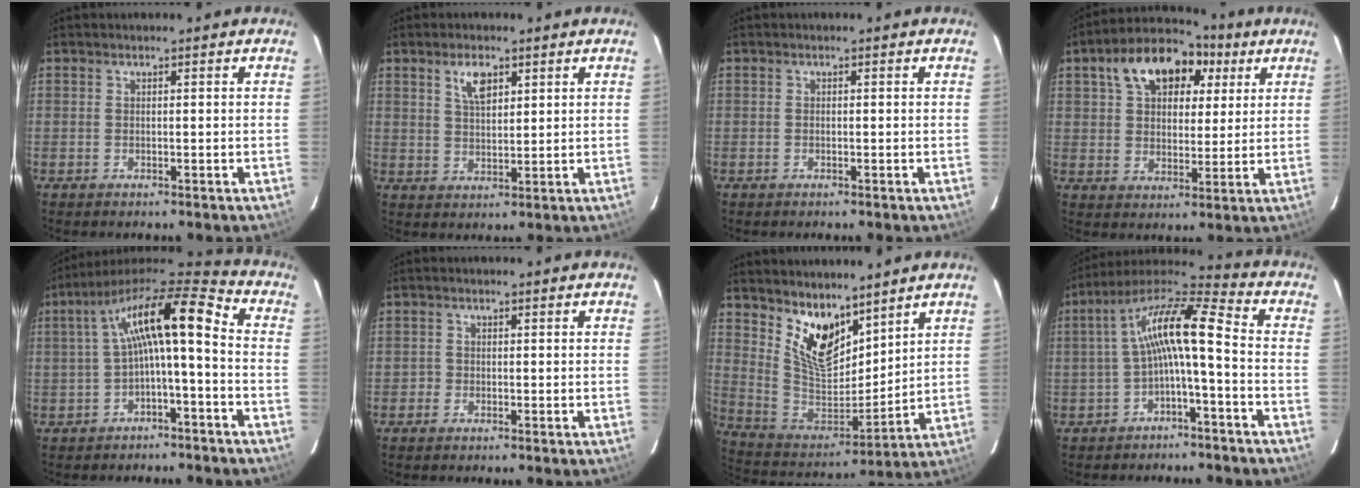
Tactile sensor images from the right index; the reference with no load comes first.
{"total": 4.9, "force": [2.6, 2.3, 3.5], "torque": [-0.061, 0.006, 0.050]}
{"total": 0.0}
{"total": 15.6, "force": [7.0, 9.8, 10.0], "torque": [-0.196, 0.054, 0.112]}
{"total": 13.6, "force": [-0.6, 3.4, 13.1], "torque": [-0.246, 0.029, -0.011]}
{"total": 1.1, "force": [-0.6, 0.8, -0.1], "torque": [0.003, 0.004, -0.014]}
{"total": 13.3, "force": [9.2, 6.6, 7.0], "torque": [-0.137, -0.006, 0.184]}
{"total": 11.4, "force": [-1.6, 1.9, 11.1], "torque": [-0.223, 0.025, -0.033]}